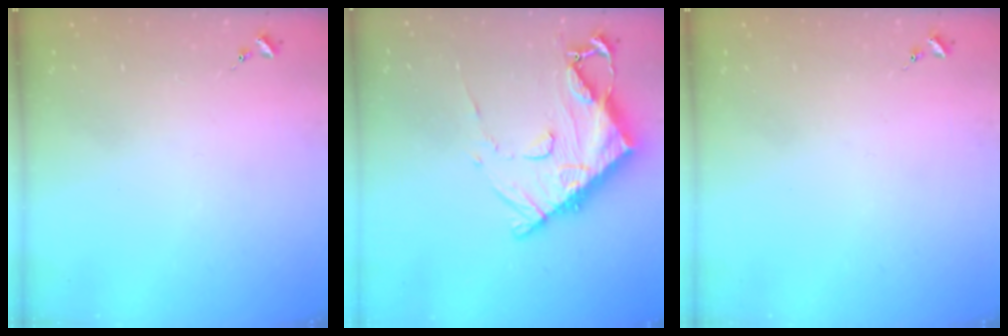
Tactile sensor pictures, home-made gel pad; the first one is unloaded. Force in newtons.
{"total": 15.2, "press": 15.1, "slide": 1.6}
{"total": 0.0}